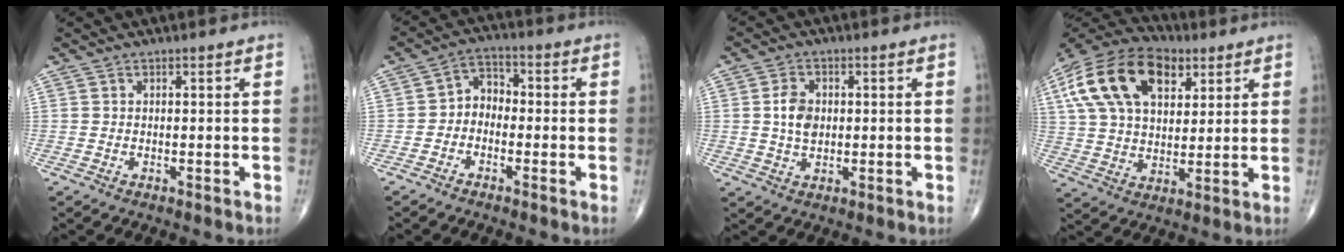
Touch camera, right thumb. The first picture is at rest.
{"total": 4.8, "force": [-1.3, 3.7, 2.8], "torque": [-0.024, 0.026, -0.040]}
{"total": 5.3, "force": [0.5, 3.7, 3.8], "torque": [-0.061, -0.001, 0.009]}
{"total": 21.1, "force": [8.4, 12.5, 14.8], "torque": [-0.260, 0.005, 0.144]}